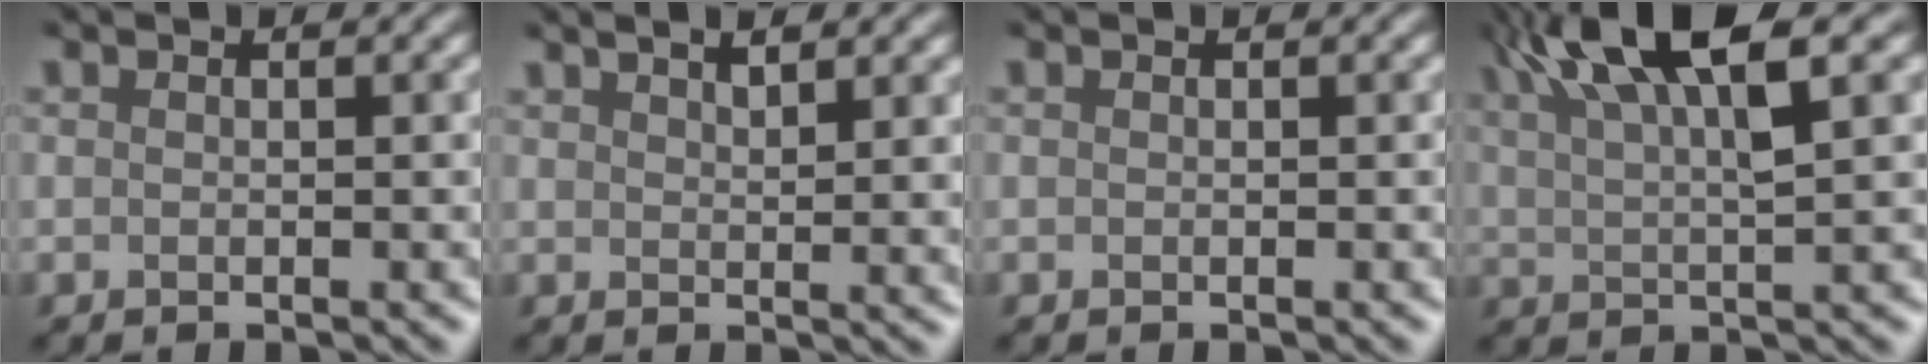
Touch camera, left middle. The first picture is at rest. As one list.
[{"total": 2.6, "force": [1.7, 0.2, 2.0], "torque": [-0.025, 0.019, 0.023]}, {"total": 0.0}, {"total": 7.6, "force": [4.7, 1.3, 5.8], "torque": [-0.120, 0.023, 0.102]}]